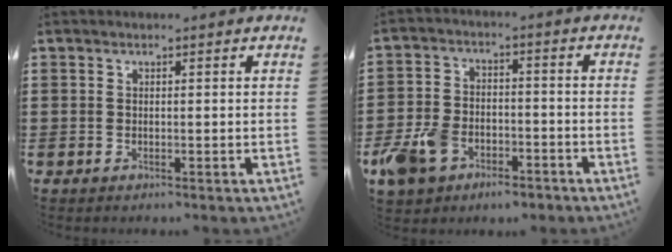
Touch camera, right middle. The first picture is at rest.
{"total": 7.2, "force": [-5.1, 4.0, 3.2], "torque": [-0.092, 0.009, -0.105]}